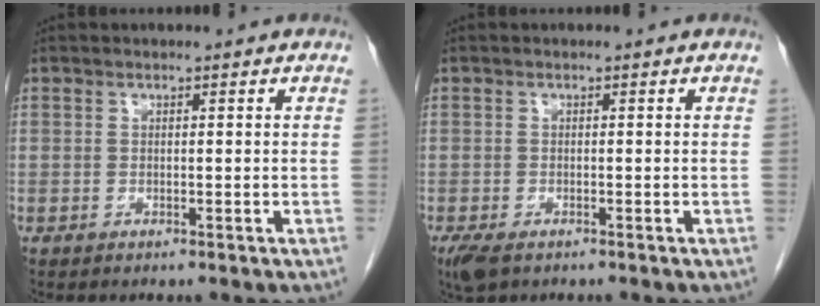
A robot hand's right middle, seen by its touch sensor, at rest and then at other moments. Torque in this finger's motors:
{"motor_torque": [-0.13, 0.25, 0.00, 0.00]}